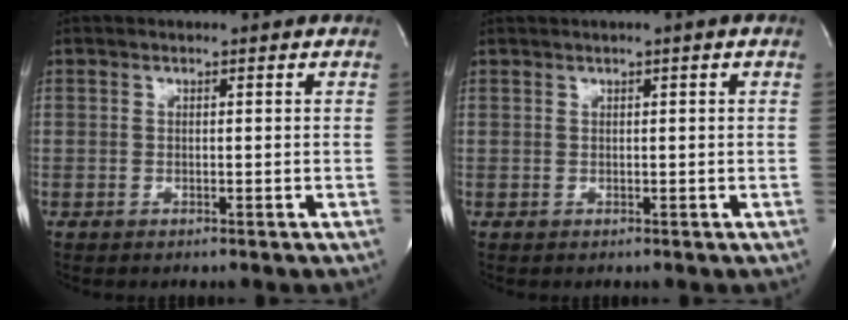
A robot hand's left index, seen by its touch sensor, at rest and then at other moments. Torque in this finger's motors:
{"motor_torque": [0.24, -0.33, 0.93, 0.17]}